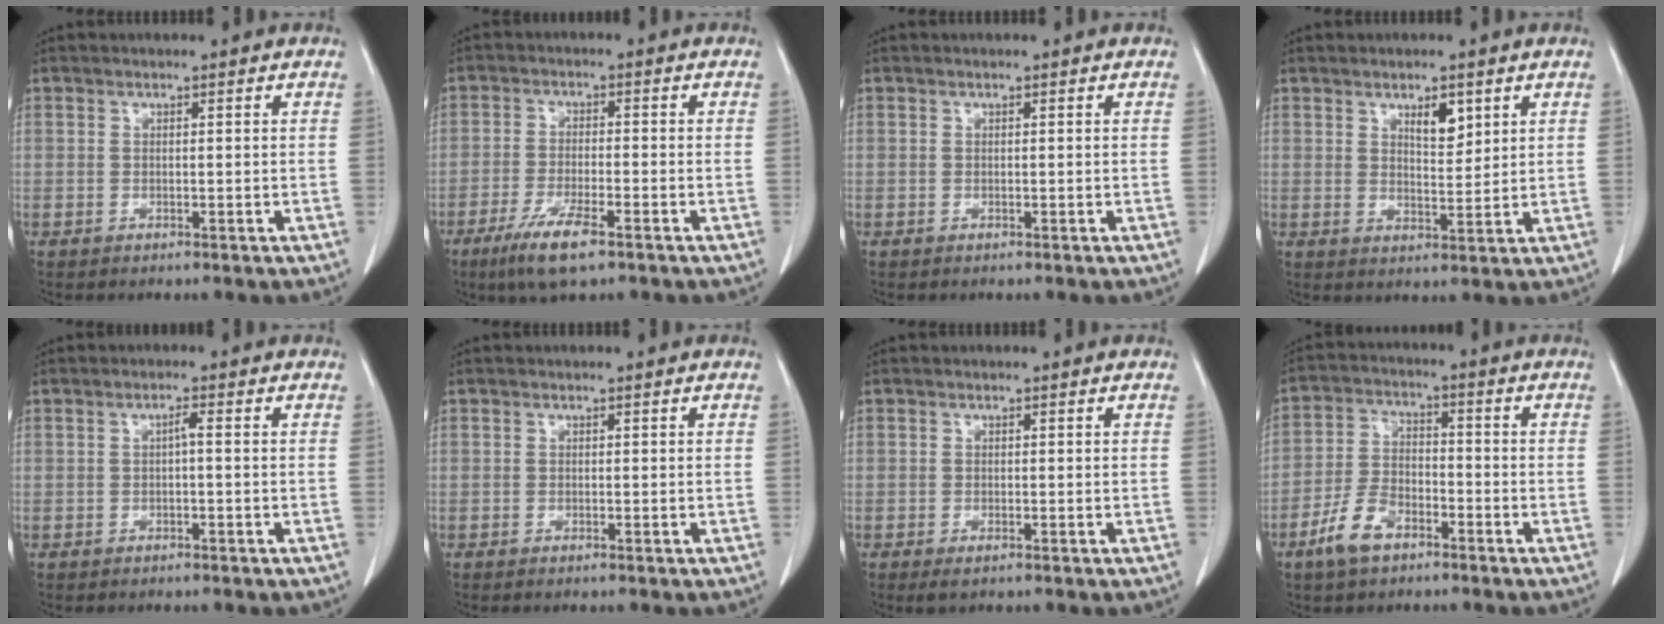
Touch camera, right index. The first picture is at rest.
{"total": 7.2, "force": [-4.6, 1.0, 5.4], "torque": [-0.111, -0.015, -0.080]}
{"total": 0.0}
{"total": 4.0, "force": [2.2, 1.5, 3.0], "torque": [-0.049, -0.005, 0.039]}
{"total": 1.1, "force": [-0.1, 0.1, 1.1], "torque": [-0.019, 0.004, -0.002]}
{"total": 0.0}
{"total": 1.3, "force": [-0.8, 0.4, 0.9], "torque": [-0.015, -0.002, -0.009]}
{"total": 7.4, "force": [-4.6, 3.9, 4.4], "torque": [-0.101, 0.006, -0.088]}